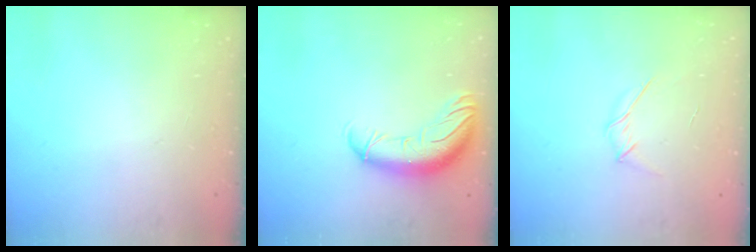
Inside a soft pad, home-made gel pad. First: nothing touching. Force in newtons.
{"total": 12.4, "press": 12.0, "slide": 2.9}
{"total": 3.9, "press": 3.8, "slide": 0.9}